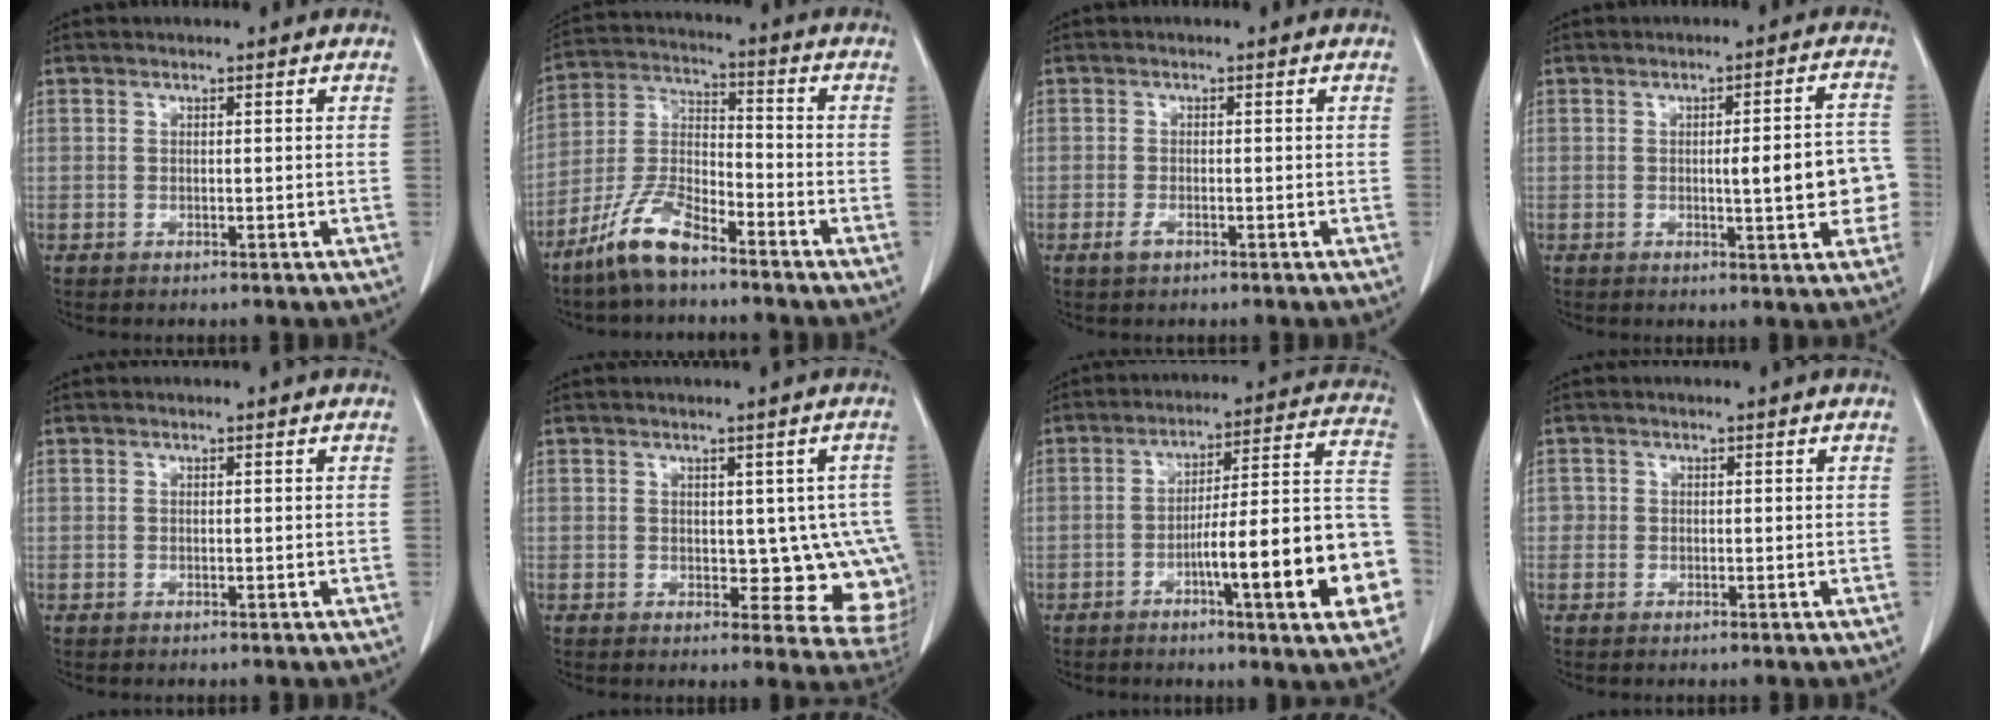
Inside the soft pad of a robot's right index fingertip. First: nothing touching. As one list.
[{"total": 9.7, "force": [-7.3, 2.3, 6.0], "torque": [-0.133, -0.007, -0.148]}, {"total": 1.5, "force": [-0.8, 0.6, 1.1], "torque": [-0.022, 0.000, -0.014]}, {"total": 8.4, "force": [-1.1, 1.7, 8.2], "torque": [-0.097, 0.017, -0.012]}, {"total": 0.0}, {"total": 8.7, "force": [-0.3, 4.8, 7.2], "torque": [-0.059, 0.005, 0.006]}, {"total": 19.1, "force": [-6.4, 1.8, 17.9], "torque": [-0.180, 0.025, -0.083]}, {"total": 0.9, "force": [-0.2, 0.8, 0.0], "torque": [0.008, 0.006, -0.006]}]